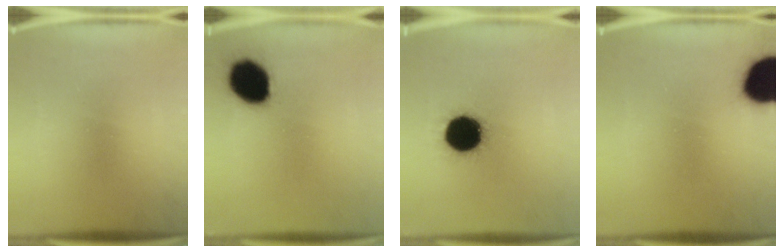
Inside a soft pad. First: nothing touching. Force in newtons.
{"total": 14.2}
{"total": 19.1}
{"total": 18.1}